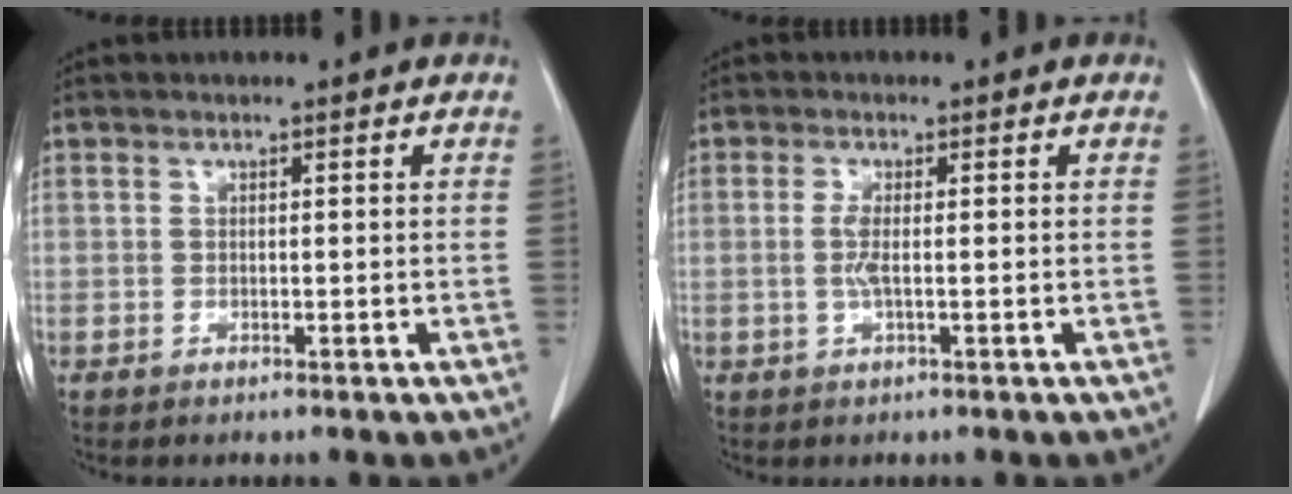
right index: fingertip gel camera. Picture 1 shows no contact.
{"total": 2.3, "force": [-0.2, 0.4, 2.3], "torque": [-0.055, -0.002, -0.004]}